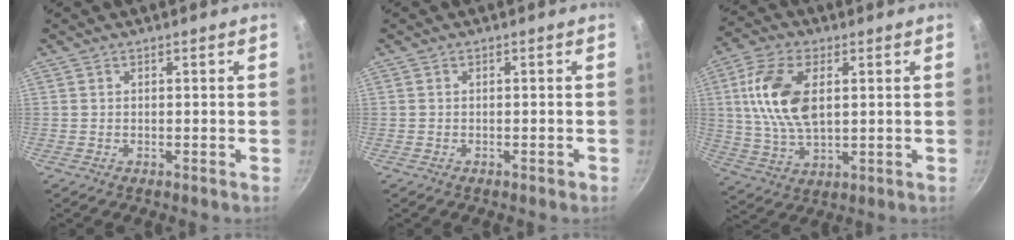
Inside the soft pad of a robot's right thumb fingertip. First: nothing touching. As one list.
[{"total": 0.5, "force": [-0.3, 0.2, 0.4], "torque": [-0.004, 0.005, -0.001]}, {"total": 13.8, "force": [2.8, 7.5, 11.2], "torque": [-0.211, -0.002, 0.052]}]